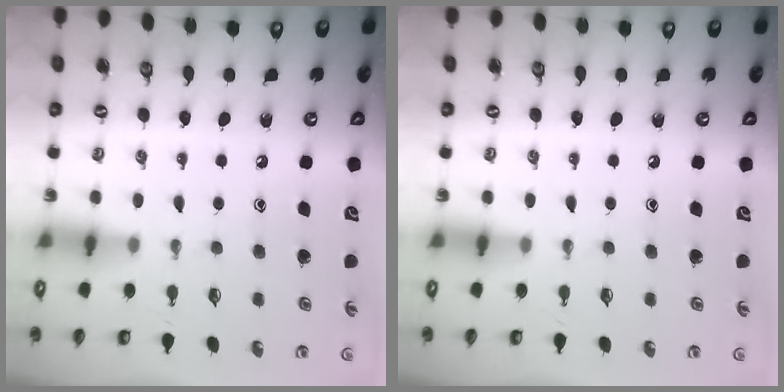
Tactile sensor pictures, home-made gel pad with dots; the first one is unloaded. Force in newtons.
{"total": 0.0}